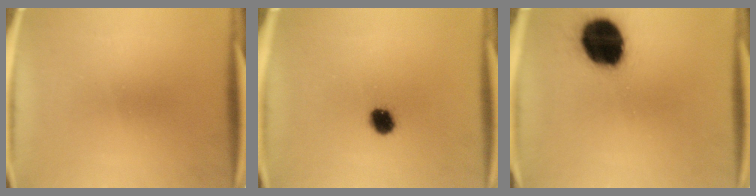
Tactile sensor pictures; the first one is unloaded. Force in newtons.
{"total": 5.2}
{"total": 19.6}